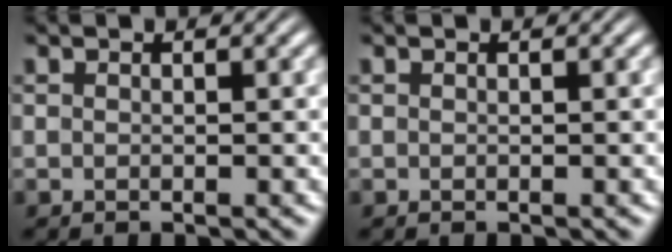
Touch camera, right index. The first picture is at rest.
{"total": 0.0}